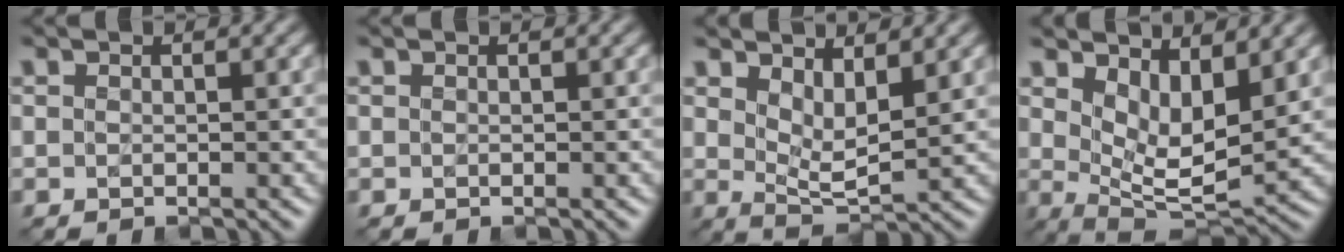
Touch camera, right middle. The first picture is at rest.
{"total": 0.0}
{"total": 2.9, "force": [1.4, 0.9, 2.3], "torque": [-0.051, -0.014, 0.026]}
{"total": 4.8, "force": [2.2, 1.9, 3.8], "torque": [-0.076, -0.021, 0.039]}